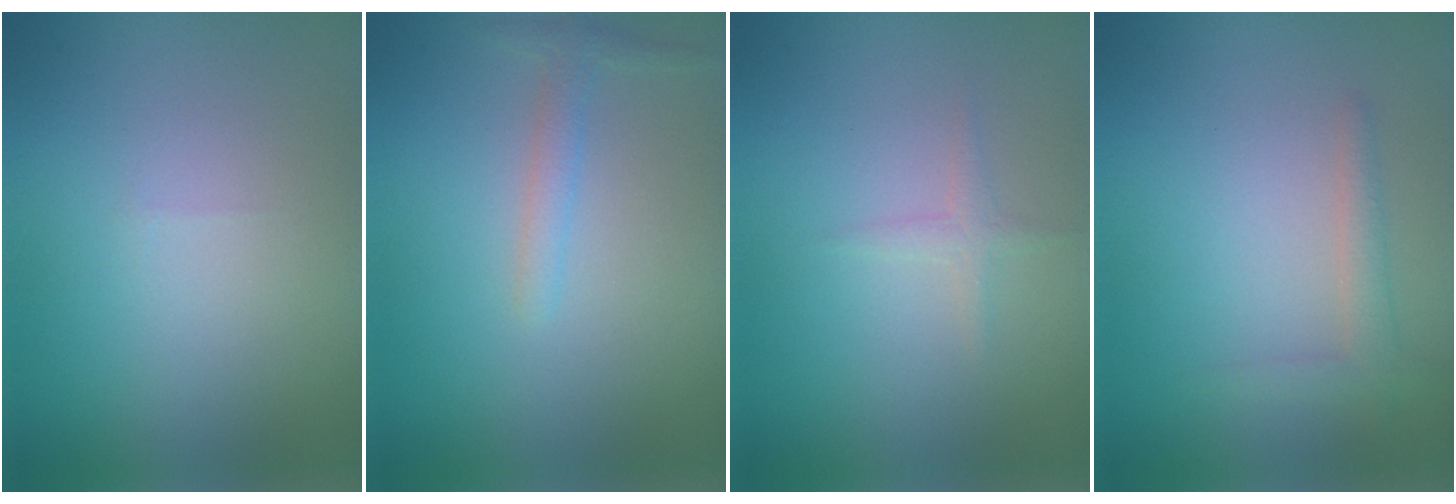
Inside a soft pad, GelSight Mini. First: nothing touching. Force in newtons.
{"total": 1.4, "press": 1.4, "slide": 0.1}
{"total": 0.9, "press": 0.9, "slide": 0.0}
{"total": 1.6, "press": 1.6, "slide": 0.1}